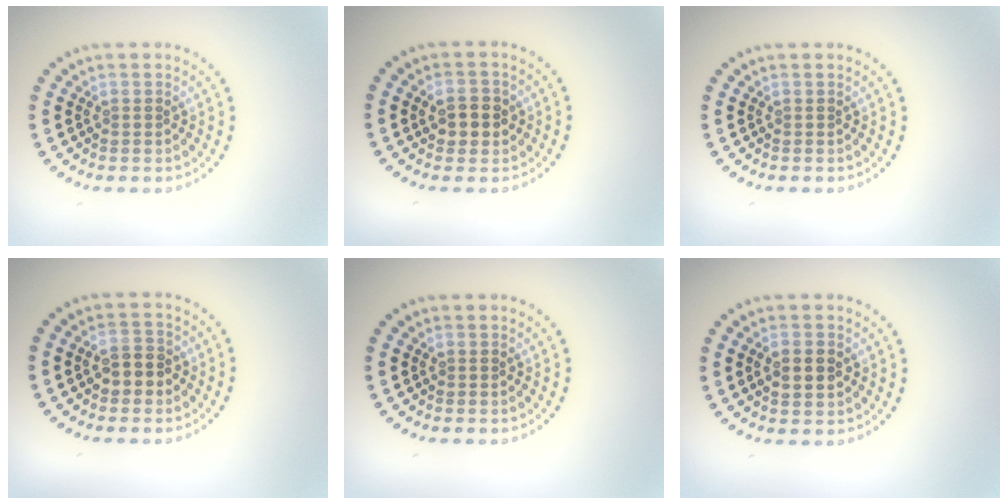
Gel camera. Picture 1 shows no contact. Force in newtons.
{"total": 2.6, "press": 2.6, "slide": 0.4}
{"total": 0.0}
{"total": 2.4, "press": 2.3, "slide": 0.6}
{"total": 0.0}
{"total": 2.9, "press": 2.9, "slide": 0.2}